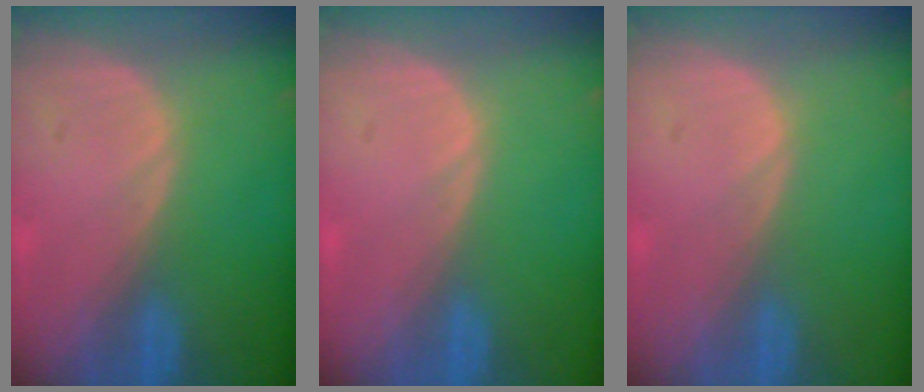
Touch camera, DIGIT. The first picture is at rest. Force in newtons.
{"total": 0.0}
{"total": 0.0}